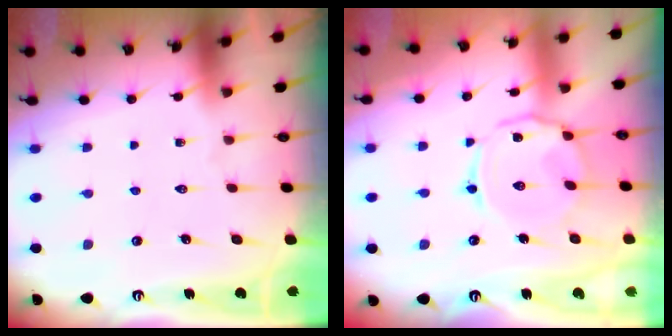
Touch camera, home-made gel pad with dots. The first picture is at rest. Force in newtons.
{"total": 8.1, "press": 8.0, "slide": 0.8}